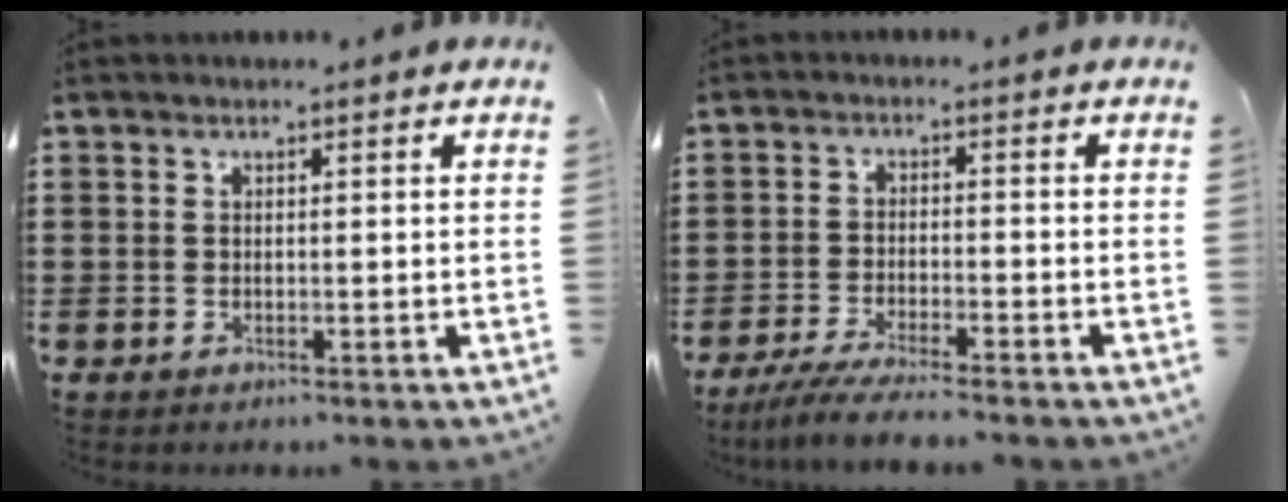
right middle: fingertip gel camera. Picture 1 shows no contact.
{"total": 4.8, "force": [-4.4, 0.0, 1.9], "torque": [-0.045, -0.013, -0.086]}